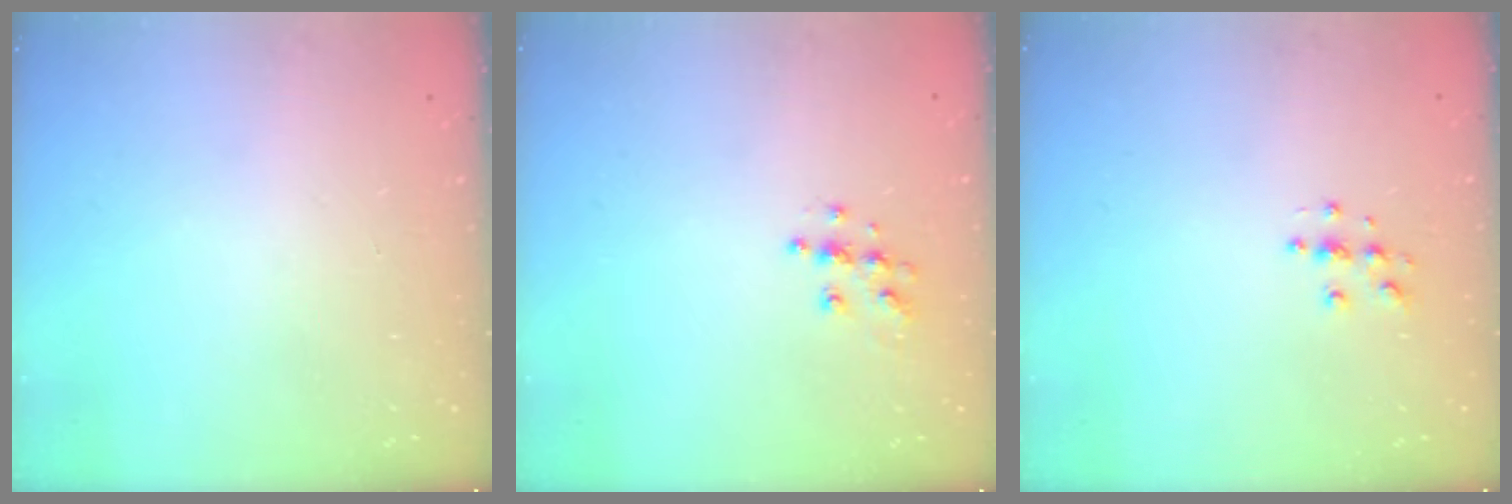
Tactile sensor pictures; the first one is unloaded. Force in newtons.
{"total": 6.4, "press": 6.4, "slide": 0.2}
{"total": 4.6, "press": 4.6, "slide": 0.5}